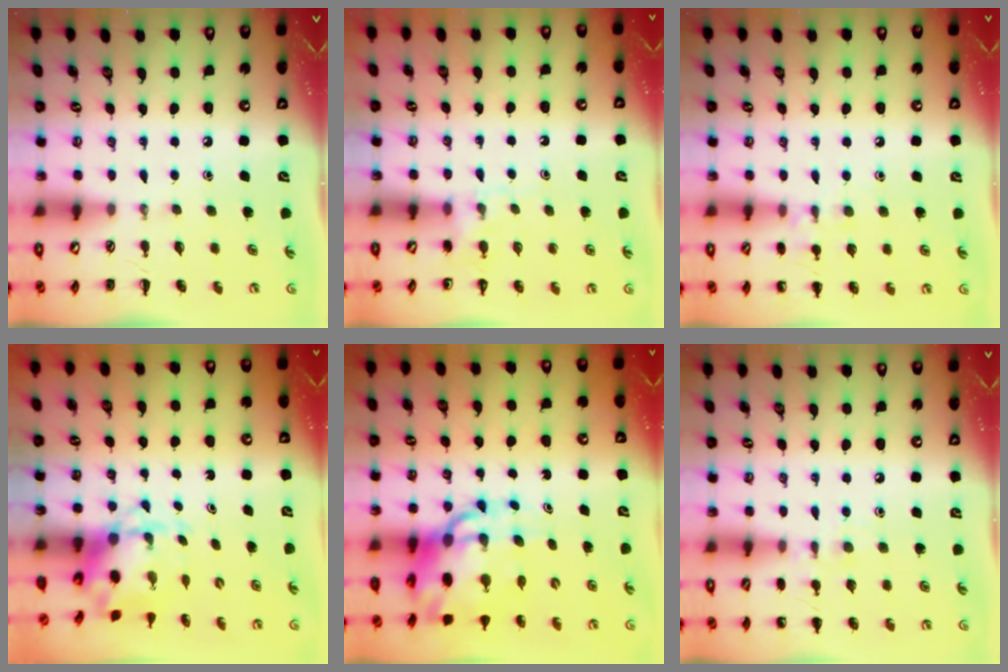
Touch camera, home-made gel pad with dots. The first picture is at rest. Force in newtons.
{"total": 5.5, "press": 5.3, "slide": 1.7}
{"total": 7.8, "press": 7.5, "slide": 2.1}
{"total": 4.3, "press": 4.2, "slide": 0.9}
{"total": 13.9, "press": 13.4, "slide": 3.8}
{"total": 7.5, "press": 7.3, "slide": 1.7}